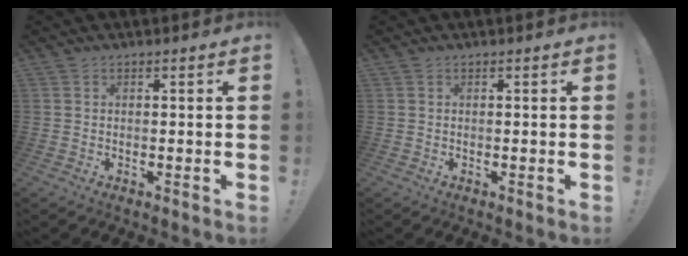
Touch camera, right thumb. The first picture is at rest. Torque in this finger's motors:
{"motor_torque": [-0.03, -0.03, -0.10, 0.13, 0.01]}